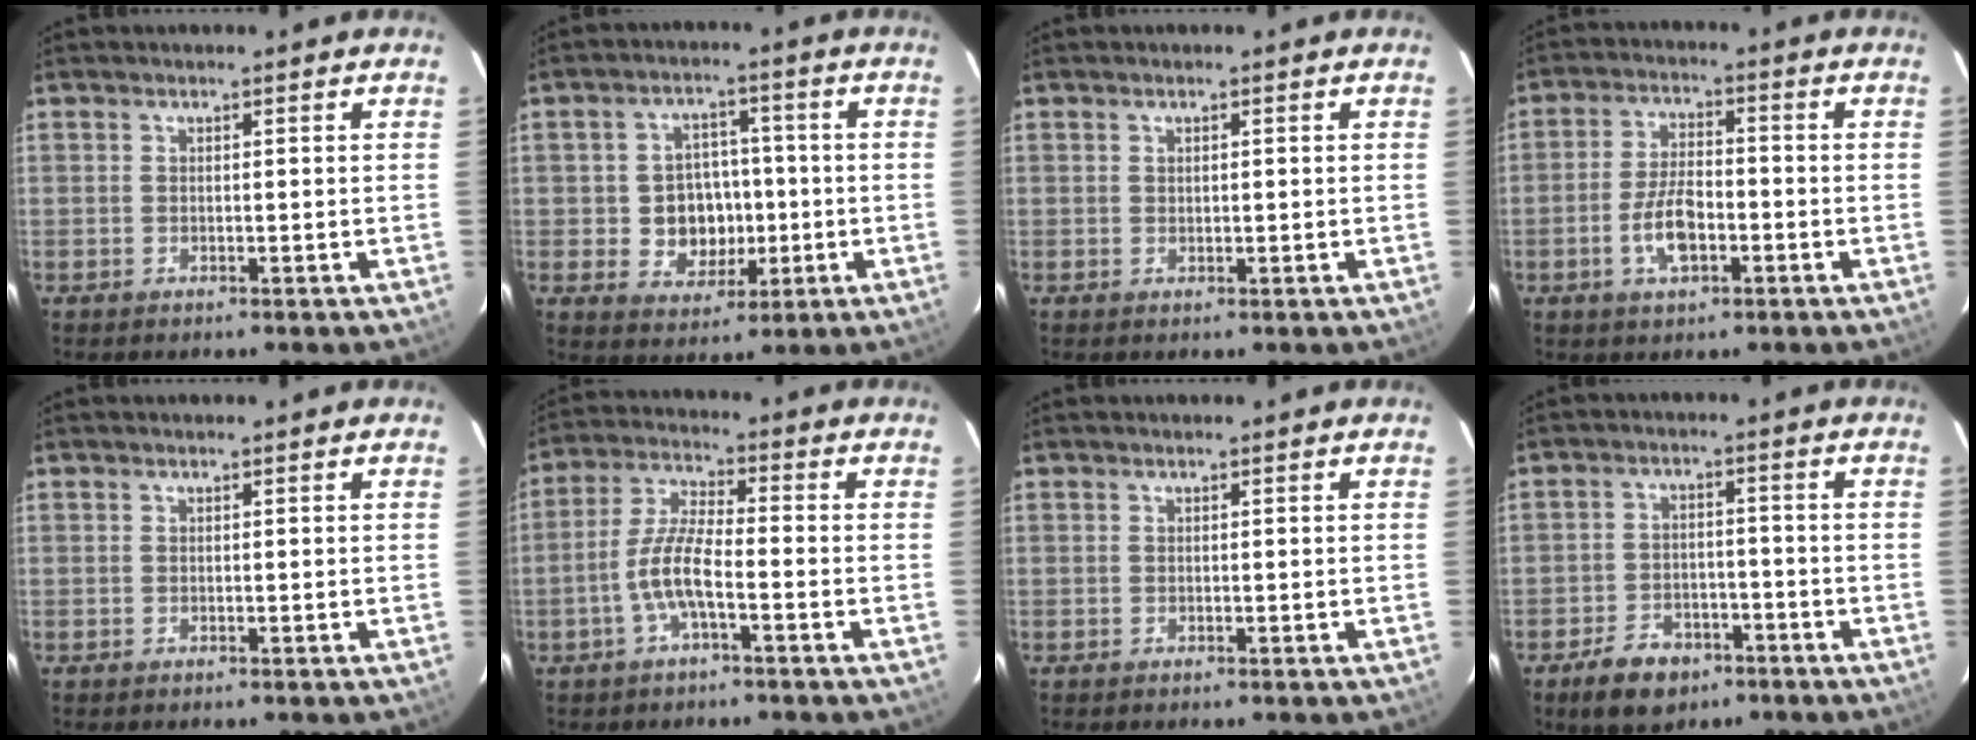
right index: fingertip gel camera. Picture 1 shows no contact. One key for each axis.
{"total": 8.8, "fx": -1.2, "fy": 7.8, "fz": 3.8, "tx": -0.086, "ty": 0.015, "tz": -0.005}
{"total": 0.6, "fx": 0.2, "fy": 0.4, "fz": 0.4, "tx": -0.006, "ty": 0.003, "tz": 0.006}
{"total": 7.5, "fx": -2.8, "fy": 3.4, "fz": 6.1, "tx": -0.125, "ty": 0.003, "tz": -0.049}
{"total": 0.0}
{"total": 7.4, "fx": -3.0, "fy": 1.7, "fz": 6.6, "tx": -0.141, "ty": 0.006, "tz": -0.059}
{"total": 0.0}
{"total": 9.0, "fx": -5.9, "fy": 5.4, "fz": 4.1, "tx": -0.104, "ty": 0.011, "tz": -0.085}